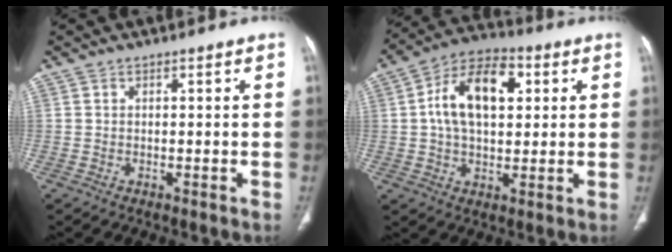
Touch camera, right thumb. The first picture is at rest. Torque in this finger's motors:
{"motor_torque": [1.53, 2.28, 0.70, -0.30, 0.12]}